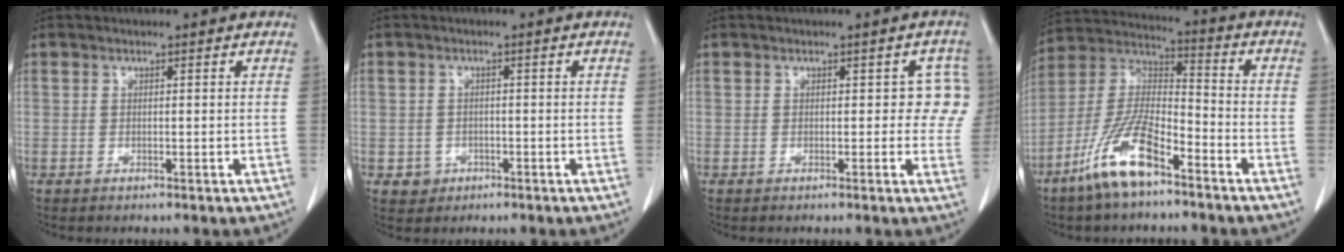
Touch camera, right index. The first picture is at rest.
{"total": 1.0, "force": [-0.3, 1.0, 0.0], "torque": [0.002, 0.006, -0.006]}
{"total": 4.0, "force": [0.5, 2.7, 3.0], "torque": [-0.004, 0.017, -0.002]}
{"total": 12.7, "force": [-7.8, 3.2, 9.5], "torque": [-0.201, -0.008, -0.152]}